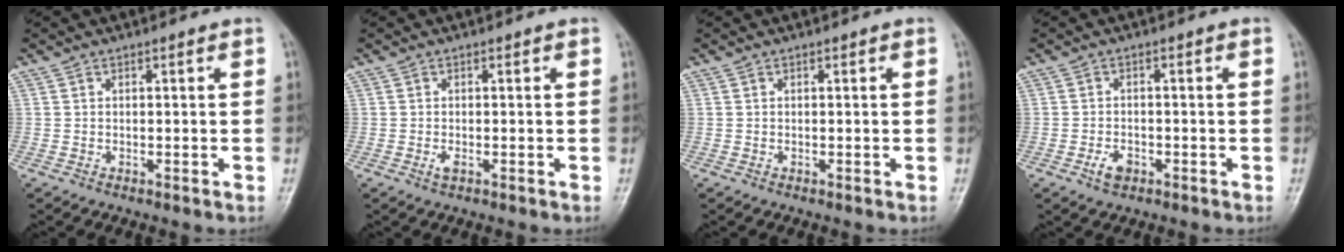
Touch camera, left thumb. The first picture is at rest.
{"total": 0.9, "force": [-0.5, 0.4, 0.7], "torque": [-0.017, -0.003, -0.008]}
{"total": 0.0}
{"total": 2.7, "force": [-1.5, 1.6, 1.4], "torque": [-0.025, 0.005, -0.023]}